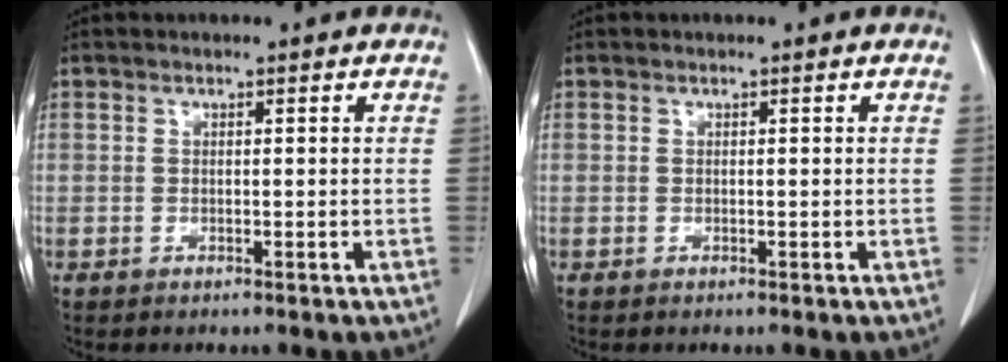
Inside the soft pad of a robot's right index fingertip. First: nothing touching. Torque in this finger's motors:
{"motor_torque": [0.00, 0.00, 0.03, 0.01]}